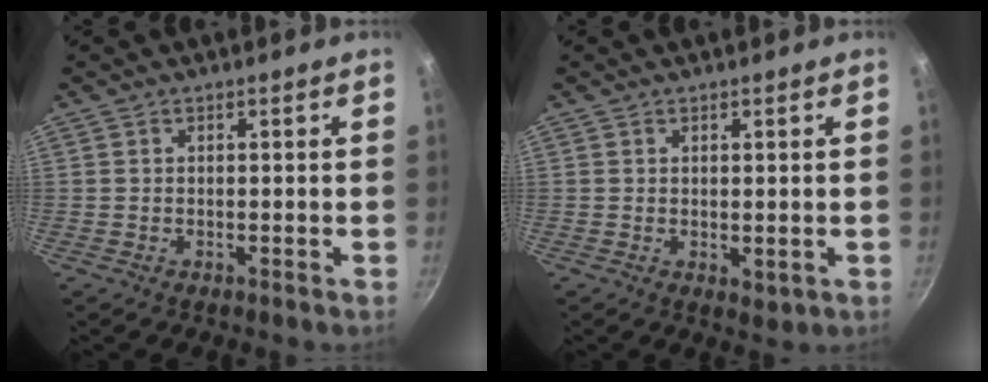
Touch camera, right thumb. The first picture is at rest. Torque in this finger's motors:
{"motor_torque": [-0.28, 0.02, -0.08, -0.09, 0.00]}